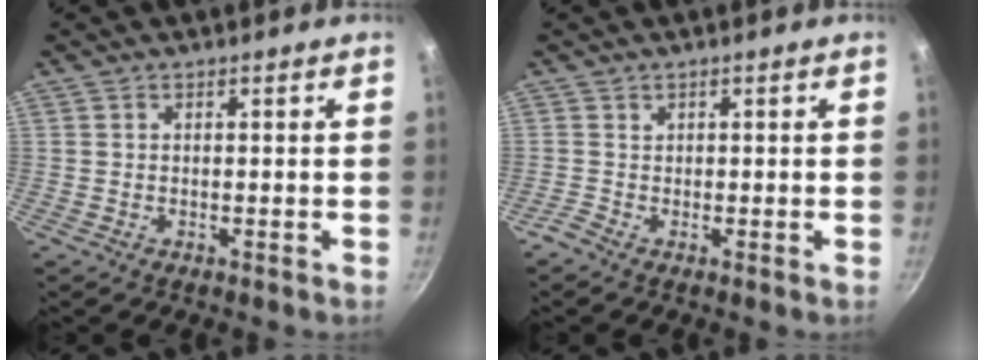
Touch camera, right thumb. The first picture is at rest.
{"total": 0.9, "force": [-0.5, 0.8, 0.2], "torque": [-0.001, 0.006, -0.010]}